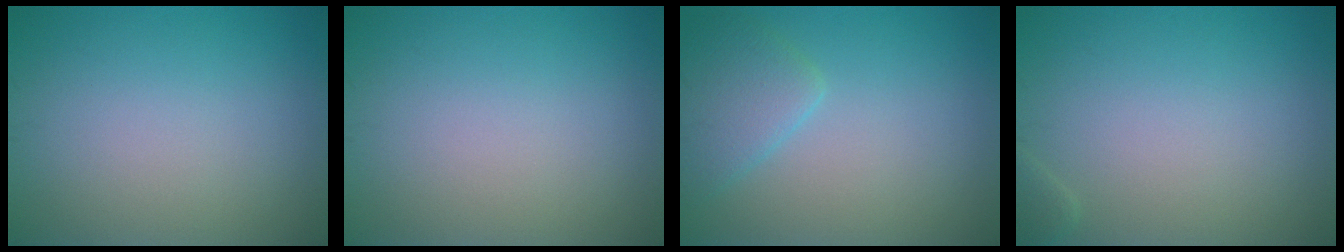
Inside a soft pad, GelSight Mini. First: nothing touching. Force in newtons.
{"total": 0.0}
{"total": 3.0, "press": 3.0, "slide": 0.2}
{"total": 0.7, "press": 0.7, "slide": 0.1}